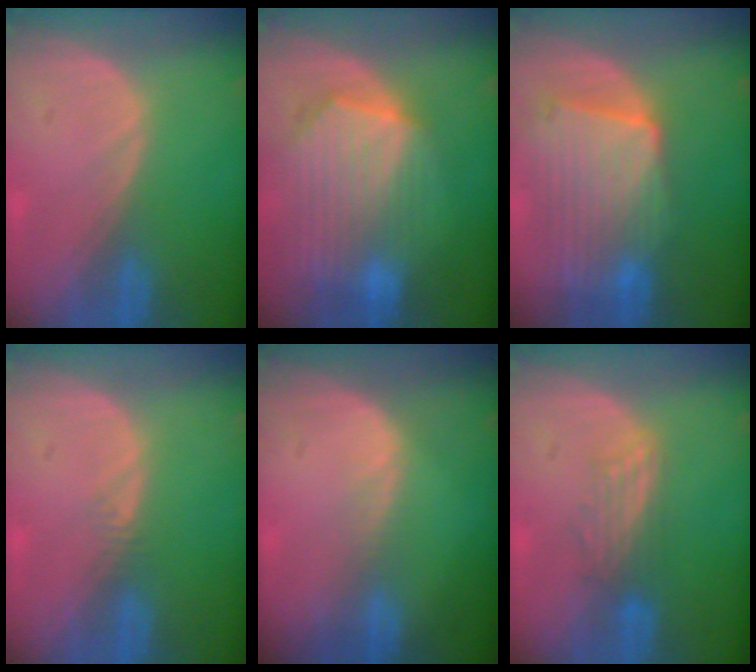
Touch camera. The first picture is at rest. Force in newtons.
{"total": 10.3, "press": 9.0, "slide": 5.1}
{"total": 10.4, "press": 9.1, "slide": 5.0}
{"total": 0.9, "press": 0.8, "slide": 0.4}
{"total": 1.5, "press": 1.0, "slide": 1.1}
{"total": 3.2, "press": 3.1, "slide": 0.7}